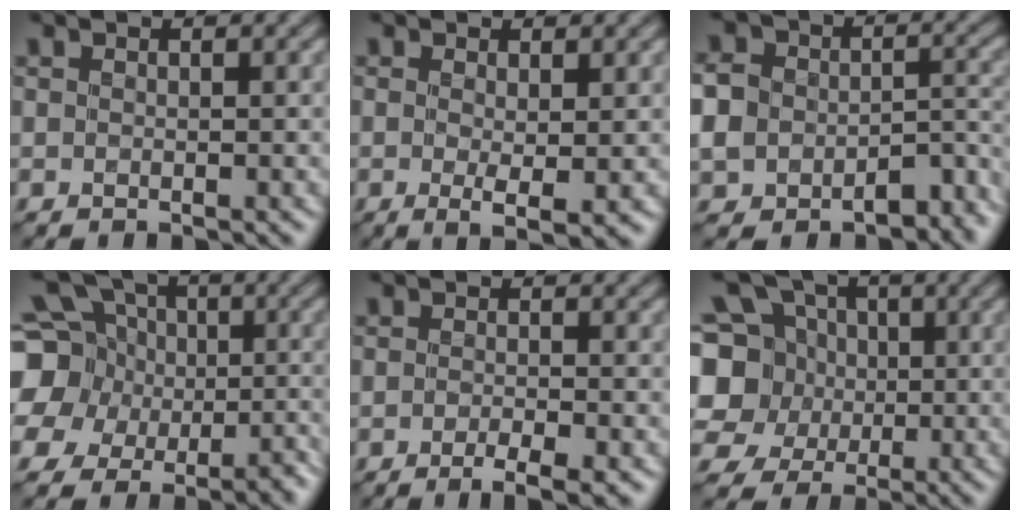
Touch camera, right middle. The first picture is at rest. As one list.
[{"total": 2.5, "force": [0.1, 0.5, 2.4], "torque": [-0.046, -0.009, 0.002]}, {"total": 10.2, "force": [-5.9, 7.3, 3.9], "torque": [-0.077, -0.010, -0.094]}, {"total": 12.2, "force": [-0.2, 11.1, 5.1], "torque": [-0.154, 0.008, -0.019]}, {"total": 3.0, "force": [-1.5, 0.6, 2.5], "torque": [-0.045, -0.001, -0.027]}, {"total": 10.5, "force": [1.2, 9.3, 4.7], "torque": [-0.125, 0.021, -0.015]}]